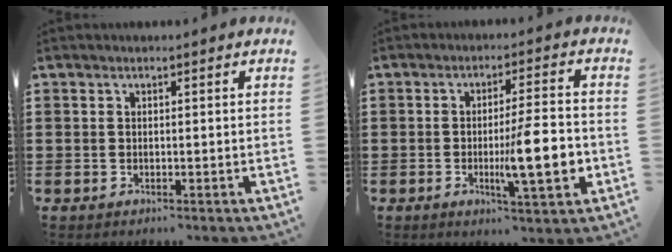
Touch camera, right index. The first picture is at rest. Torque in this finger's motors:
{"motor_torque": [0.73, -0.02, 0.35, 0.10]}